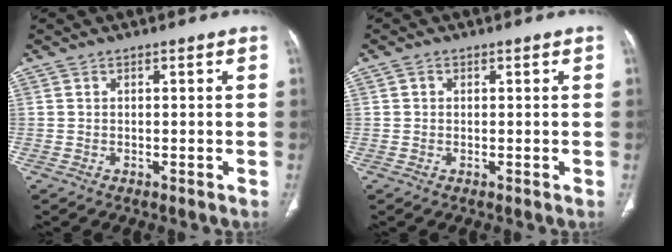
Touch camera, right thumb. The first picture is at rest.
{"total": 0.7, "force": [0.1, 0.7, 0.3], "torque": [-0.001, 0.002, 0.001]}